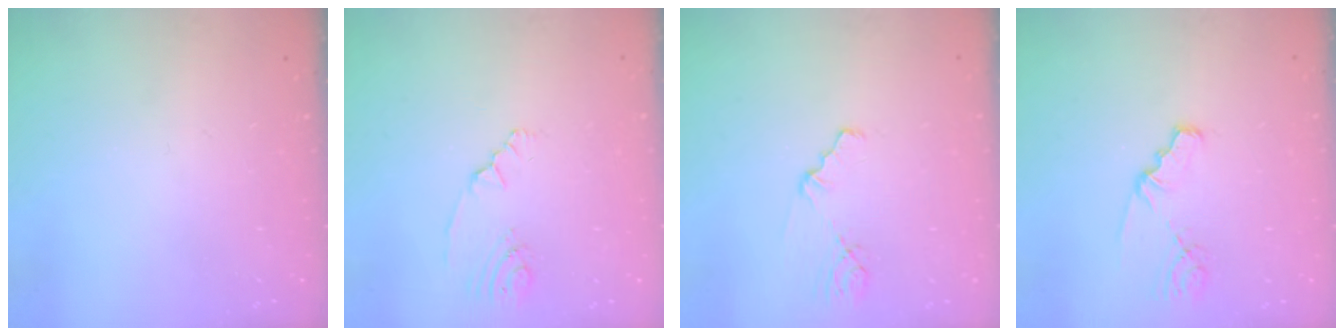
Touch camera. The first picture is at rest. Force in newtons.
{"total": 1.8, "press": 1.5, "slide": 1.0}
{"total": 1.2, "press": 1.2, "slide": 0.2}
{"total": 2.2, "press": 2.2, "slide": 0.4}